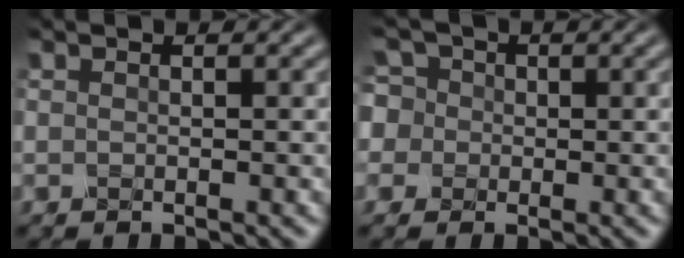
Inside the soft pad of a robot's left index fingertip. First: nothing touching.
{"total": 6.2, "force": [1.3, 5.5, 2.5], "torque": [-0.045, 0.041, -0.018]}